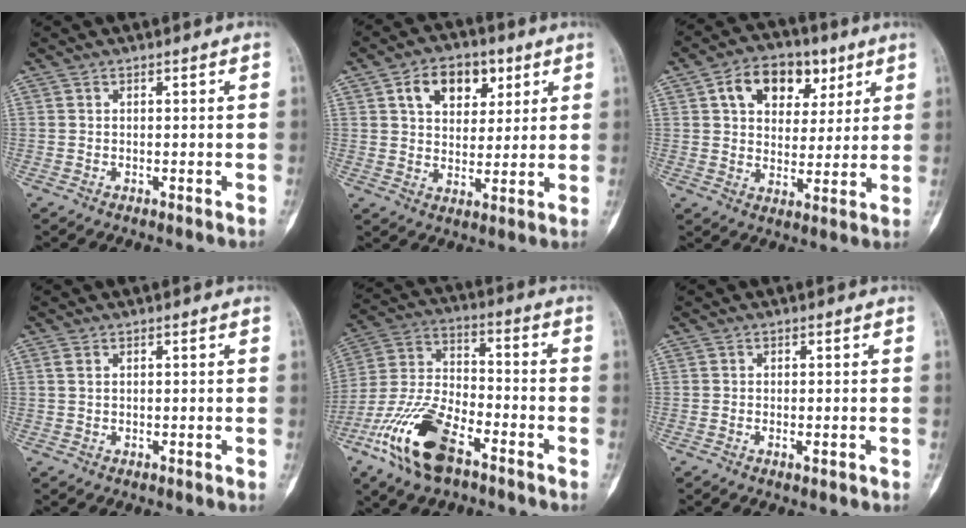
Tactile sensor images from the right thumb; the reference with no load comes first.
{"total": 10.6, "force": [4.7, 7.1, 6.3], "torque": [-0.061, -0.013, 0.075]}
{"total": 12.9, "force": [5.4, 8.9, 7.6], "torque": [-0.080, -0.004, 0.085]}
{"total": 1.1, "force": [0.4, 0.6, 0.8], "torque": [-0.022, 0.005, 0.012]}
{"total": 16.6, "force": [-9.1, 7.3, 11.9], "torque": [-0.242, 0.040, -0.177]}
{"total": 1.1, "force": [-0.4, 0.4, 0.9], "torque": [-0.013, 0.001, -0.005]}